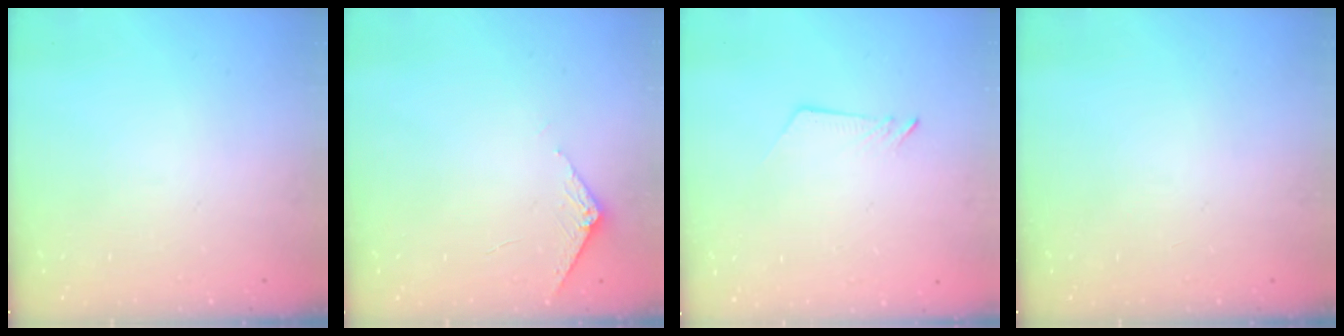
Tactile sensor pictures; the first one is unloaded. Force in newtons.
{"total": 2.9, "press": 2.9, "slide": 0.3}
{"total": 2.5, "press": 2.5, "slide": 0.2}
{"total": 0.0}